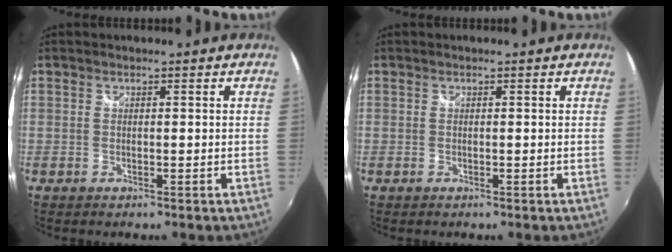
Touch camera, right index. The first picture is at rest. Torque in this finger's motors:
{"motor_torque": [0.00, 0.00, 0.00, 0.00]}